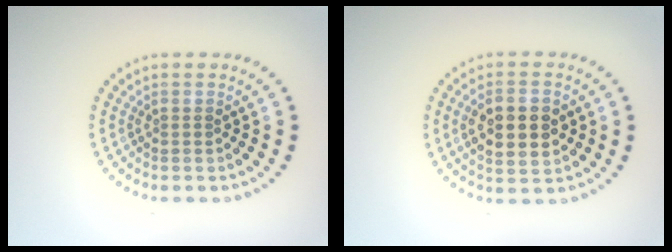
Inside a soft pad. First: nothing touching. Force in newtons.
{"total": 4.4, "press": 4.4, "slide": 0.4}